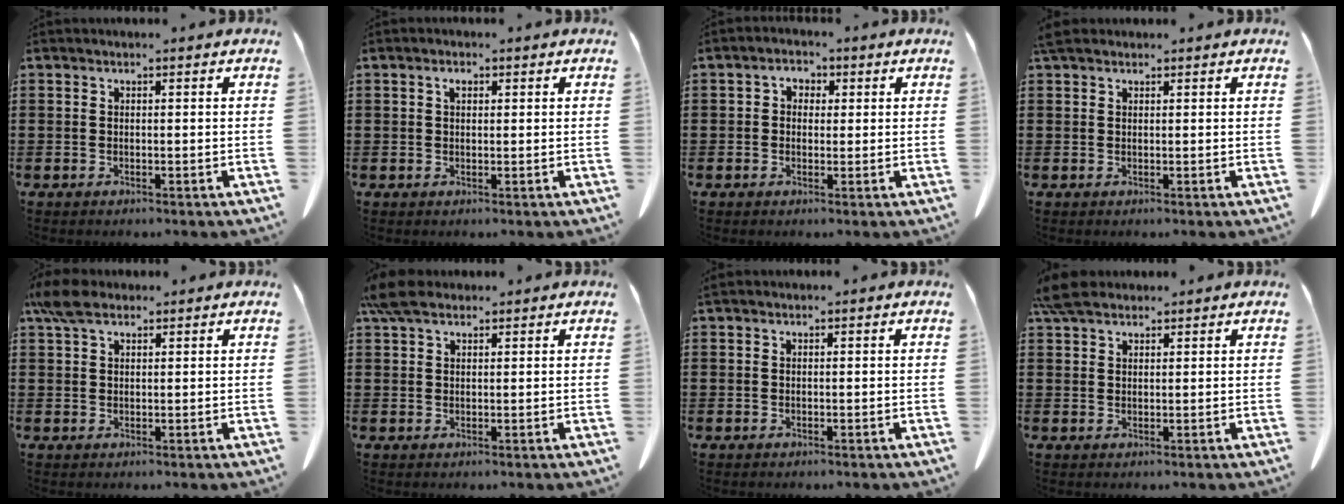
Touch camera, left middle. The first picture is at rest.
{"total": 1.3, "force": [0.5, 0.8, 1.0], "torque": [-0.014, 0.004, 0.006]}
{"total": 2.1, "force": [0.1, 1.8, 1.1], "torque": [-0.027, 0.012, -0.002]}
{"total": 1.6, "force": [1.3, 0.7, 0.7], "torque": [-0.020, 0.006, 0.024]}
{"total": 4.3, "force": [2.8, 2.0, 2.6], "torque": [-0.061, 0.009, 0.052]}
{"total": 4.4, "force": [3.2, 1.8, 2.5], "torque": [-0.059, 0.008, 0.060]}
{"total": 0.0}
{"total": 4.0, "force": [3.3, 1.4, 1.8], "torque": [-0.045, 0.003, 0.063]}